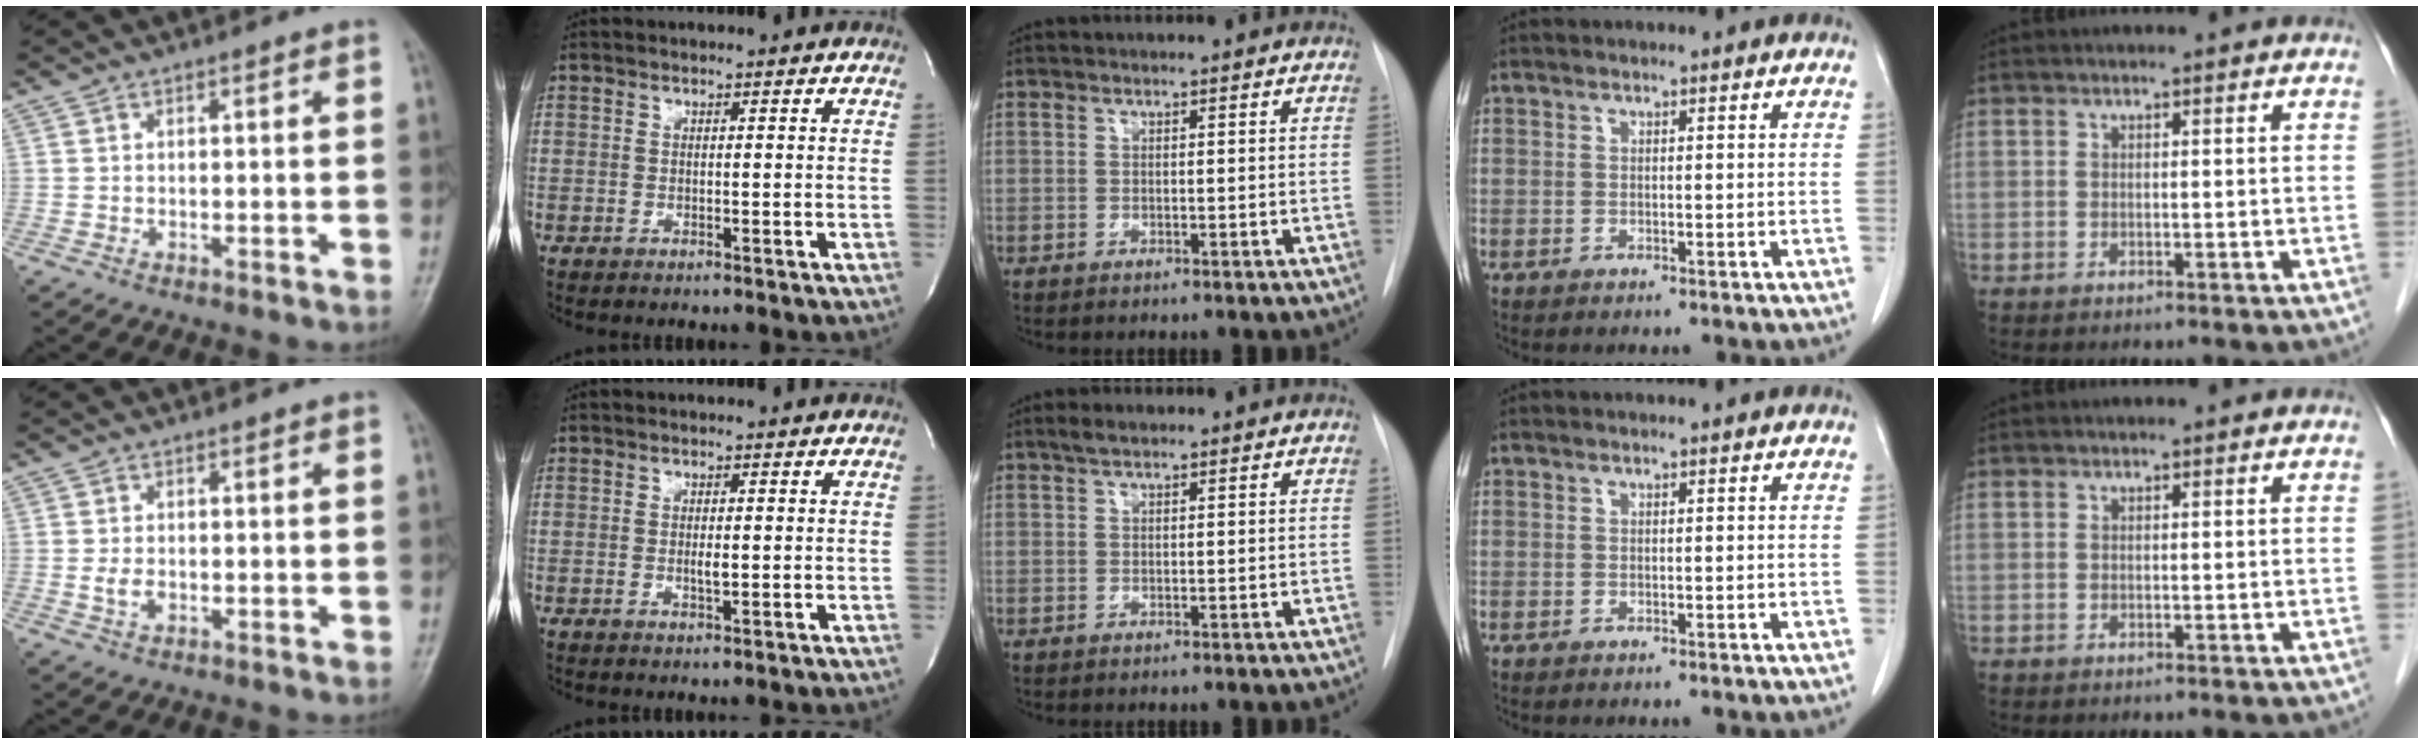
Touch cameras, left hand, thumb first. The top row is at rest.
{"thumb": {"total": 2.1, "force": [-0.1, 1.4, 1.6], "torque": [-0.029, -0.002, -0.002]}, "index": {"total": 1.2, "force": [0.1, 0.2, 1.2], "torque": [-0.024, -0.002, 0.003]}, "middle": {"total": 1.5, "force": [1.1, 0.4, 0.9], "torque": [-0.023, 0.009, 0.021]}}